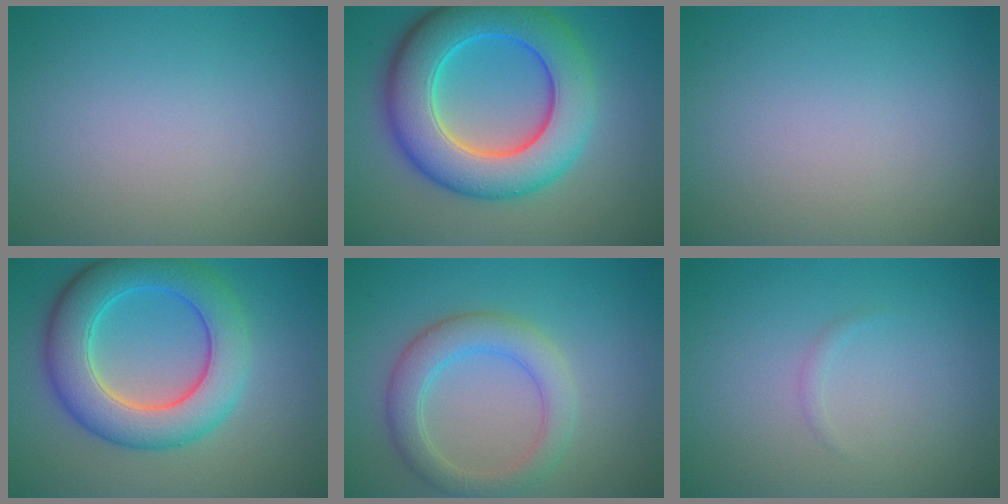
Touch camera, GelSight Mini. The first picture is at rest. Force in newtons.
{"total": 10.4, "press": 10.4, "slide": 0.2}
{"total": 0.0}
{"total": 8.1, "press": 8.1, "slide": 0.3}
{"total": 4.1, "press": 4.0, "slide": 0.3}
{"total": 0.5, "press": 0.5, "slide": 0.0}